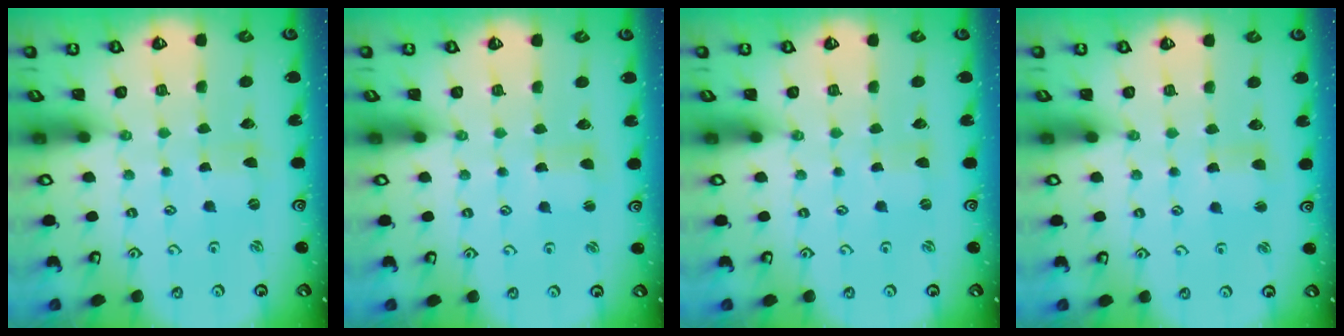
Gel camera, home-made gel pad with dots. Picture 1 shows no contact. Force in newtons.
{"total": 1.1, "press": 1.0, "slide": 0.2}
{"total": 0.0}
{"total": 2.8, "press": 2.8, "slide": 0.3}